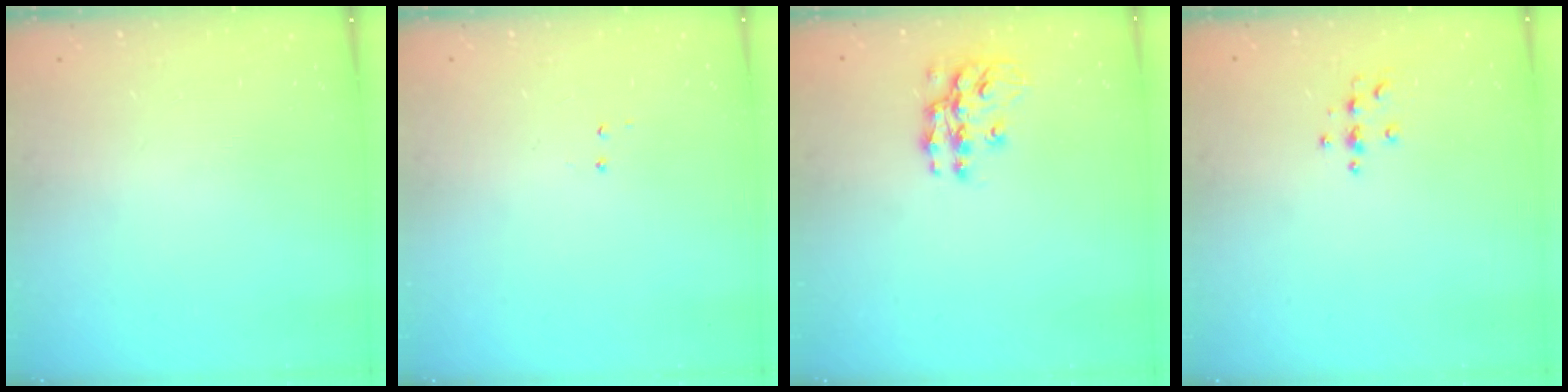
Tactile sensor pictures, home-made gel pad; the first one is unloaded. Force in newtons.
{"total": 4.0, "press": 4.0, "slide": 0.4}
{"total": 11.8, "press": 11.7, "slide": 0.6}
{"total": 3.9, "press": 3.8, "slide": 0.4}